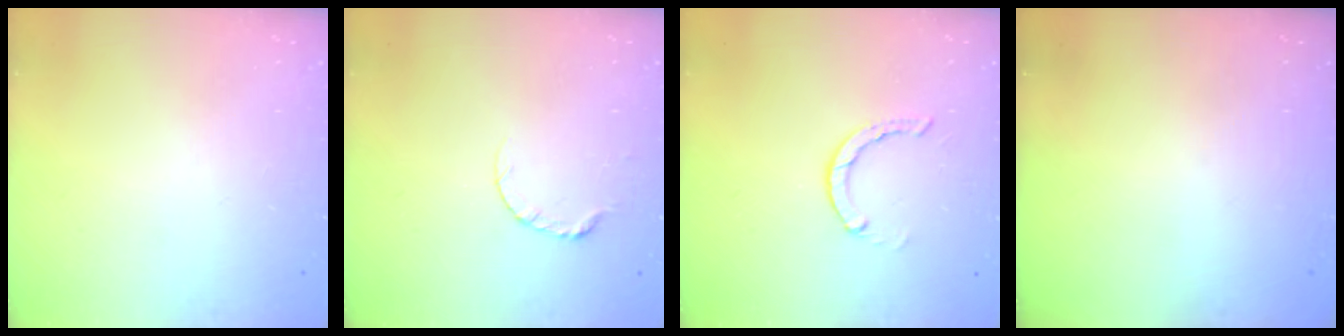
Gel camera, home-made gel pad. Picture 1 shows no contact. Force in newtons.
{"total": 3.9, "press": 3.8, "slide": 0.5}
{"total": 2.8, "press": 2.7, "slide": 0.4}
{"total": 0.0}